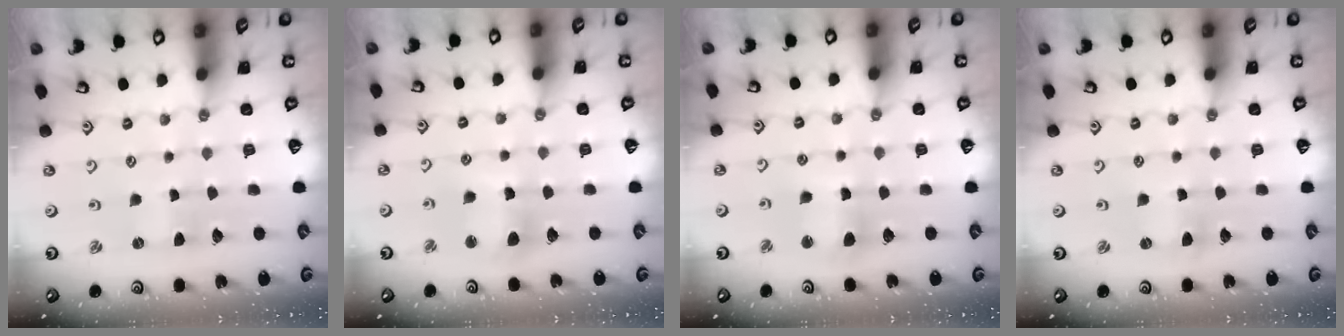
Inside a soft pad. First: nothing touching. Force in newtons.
{"total": 8.6, "press": 8.4, "slide": 1.4}
{"total": 7.2, "press": 7.1, "slide": 1.2}
{"total": 1.6, "press": 1.6, "slide": 0.3}